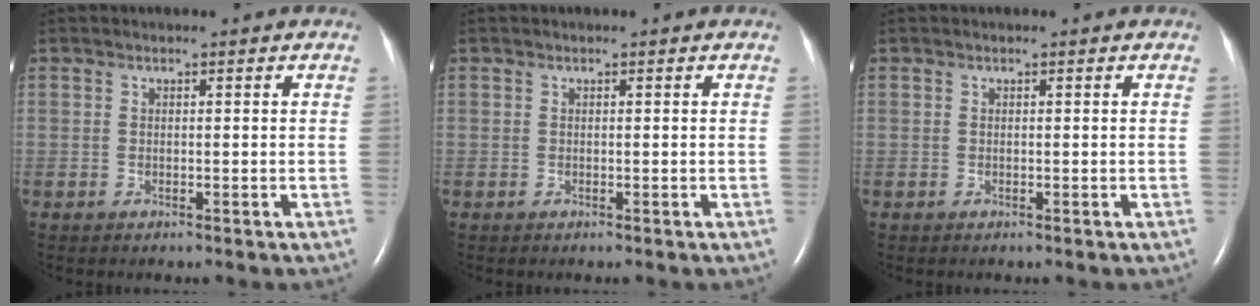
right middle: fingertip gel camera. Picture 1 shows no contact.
{"total": 0.0}
{"total": 0.0}